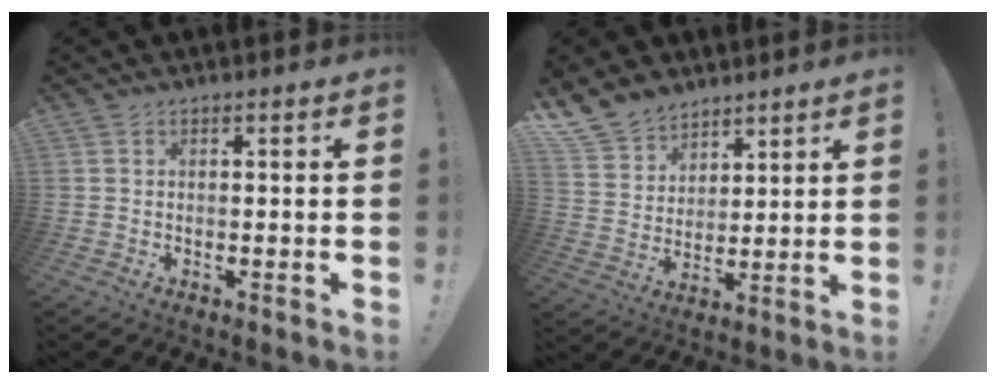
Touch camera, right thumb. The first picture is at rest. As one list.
[{"total": 10.9, "force": [8.5, 6.5, 2.0], "torque": [-0.047, -0.063, 0.169]}]